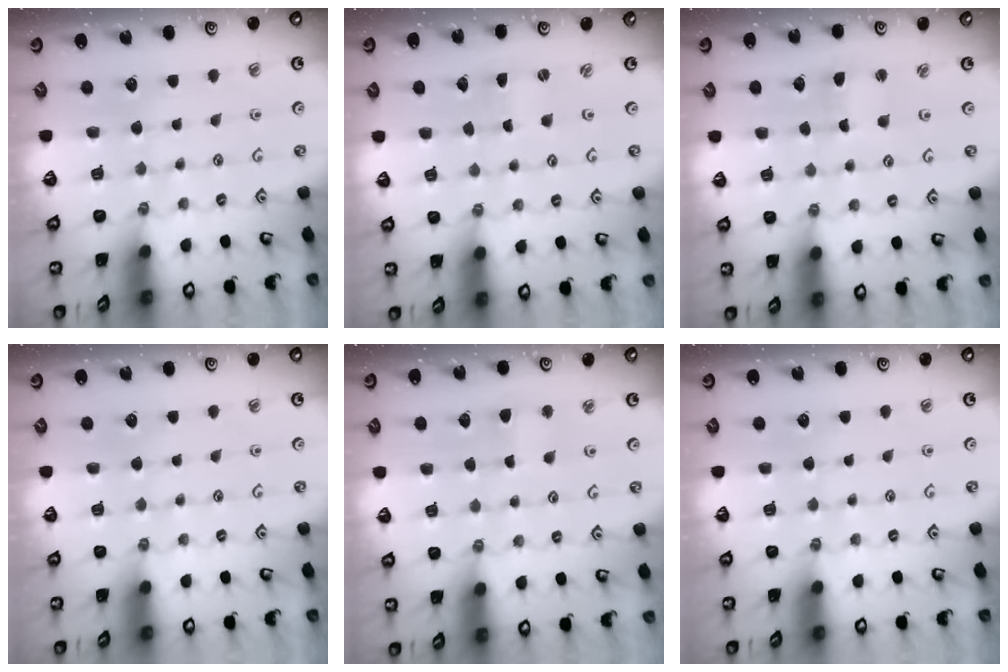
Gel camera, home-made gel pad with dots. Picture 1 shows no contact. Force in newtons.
{"total": 0.9, "press": 0.9, "slide": 0.2}
{"total": 1.7, "press": 1.7, "slide": 0.2}
{"total": 0.0}
{"total": 3.7, "press": 3.7, "slide": 0.4}
{"total": 0.0}